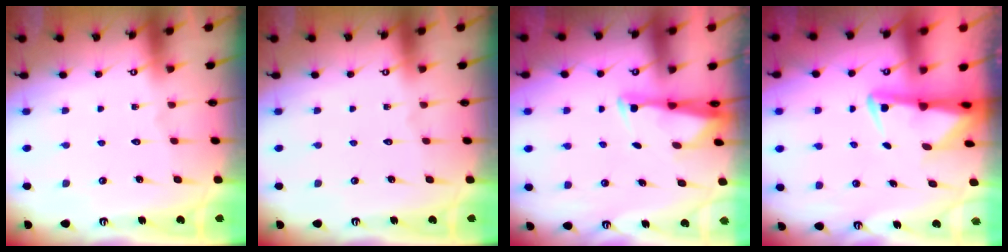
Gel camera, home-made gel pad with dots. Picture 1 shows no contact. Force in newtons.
{"total": 0.0}
{"total": 2.9, "press": 2.8, "slide": 0.8}
{"total": 3.3, "press": 3.3, "slide": 0.7}